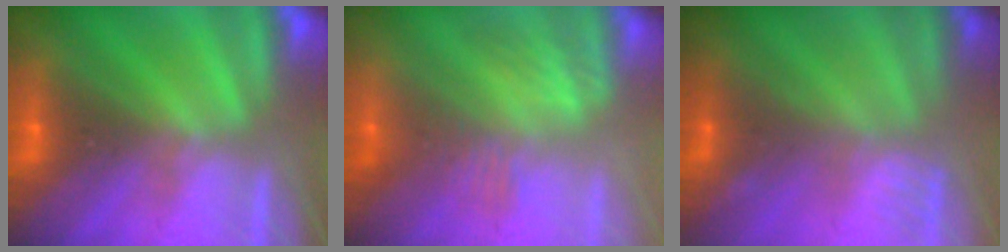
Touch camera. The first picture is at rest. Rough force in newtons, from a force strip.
{"total": 2.8}
{"total": 2.5}